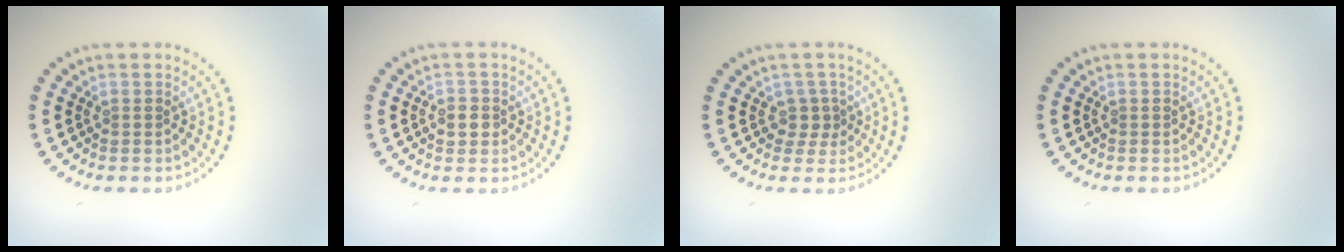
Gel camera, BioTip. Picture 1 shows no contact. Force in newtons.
{"total": 1.6, "press": 1.6, "slide": 0.2}
{"total": 1.8, "press": 1.2, "slide": 1.3}
{"total": 0.0}